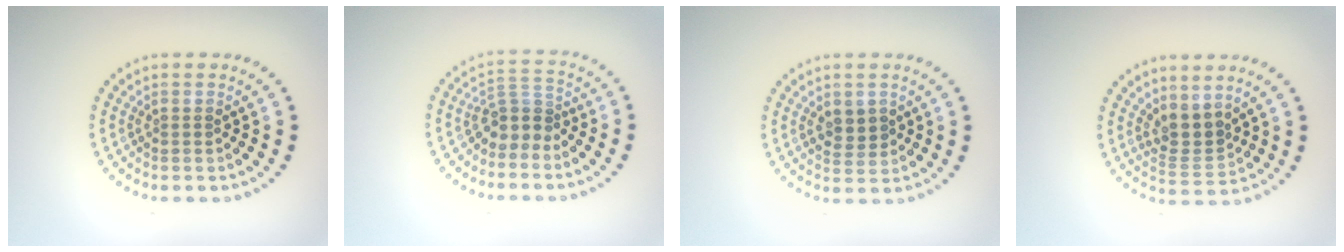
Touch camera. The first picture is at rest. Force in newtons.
{"total": 2.8, "press": 2.2, "slide": 1.8}
{"total": 1.8, "press": 1.7, "slide": 0.5}
{"total": 2.8, "press": 2.1, "slide": 1.8}